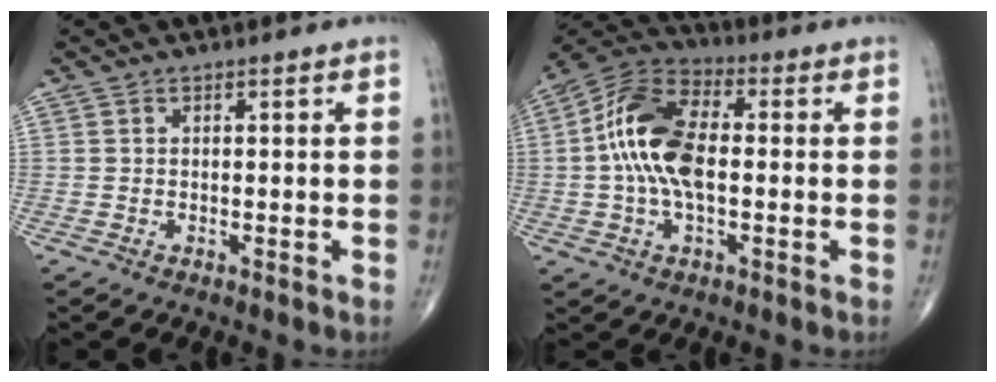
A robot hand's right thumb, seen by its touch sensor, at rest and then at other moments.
{"total": 14.4, "force": [0.2, 7.8, 12.2], "torque": [-0.238, 0.030, -0.006]}